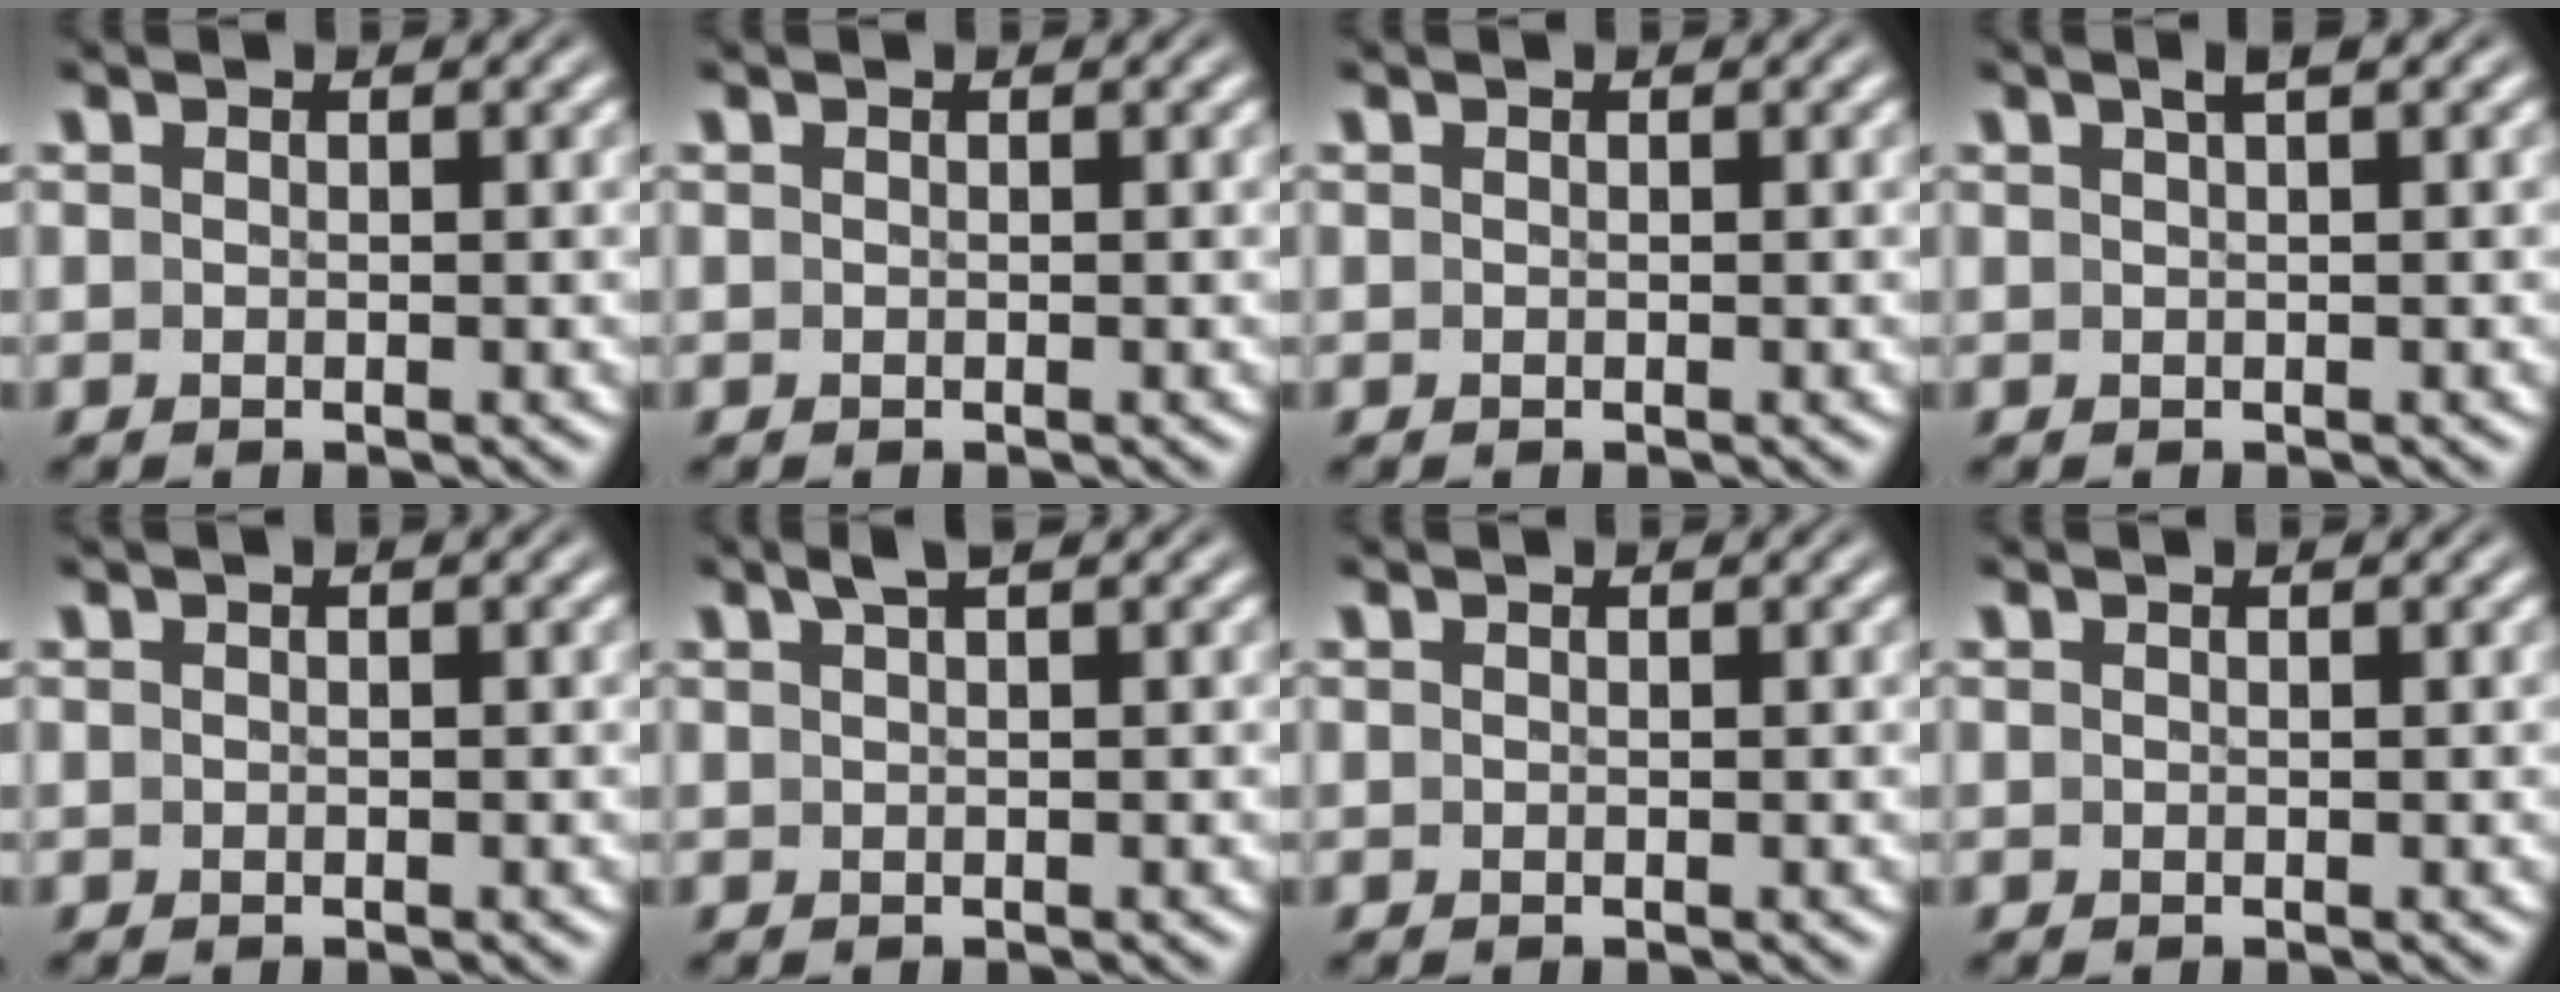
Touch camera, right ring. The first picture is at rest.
{"total": 0.0}
{"total": 0.0}
{"total": 1.3, "force": [0.7, -0.6, 0.9], "torque": [-0.008, 0.006, 0.013]}
{"total": 0.0}
{"total": 1.4, "force": [1.1, -0.4, 0.9], "torque": [-0.009, 0.006, 0.019]}
{"total": 0.0}
{"total": 0.0}